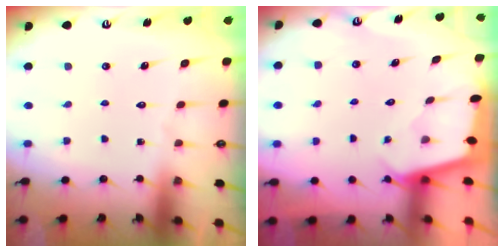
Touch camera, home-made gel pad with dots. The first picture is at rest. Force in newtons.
{"total": 1.7, "press": 1.7, "slide": 0.0}